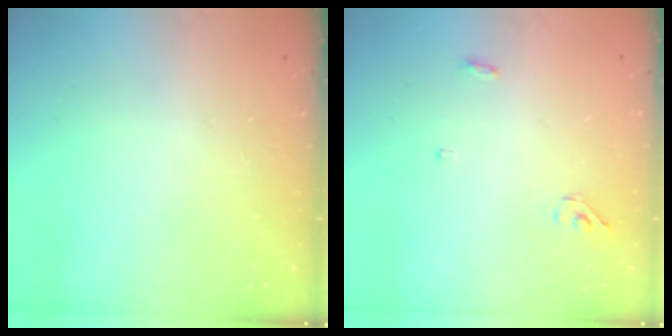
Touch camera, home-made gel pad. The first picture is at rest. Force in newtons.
{"total": 3.4, "press": 3.3, "slide": 1.0}